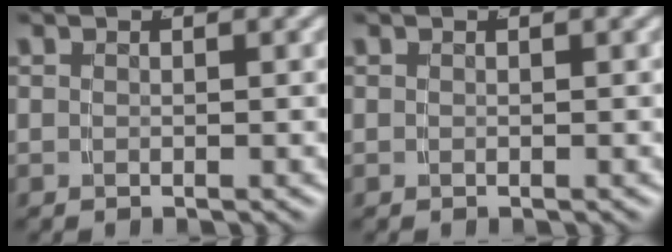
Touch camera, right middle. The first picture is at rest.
{"total": 0.0}